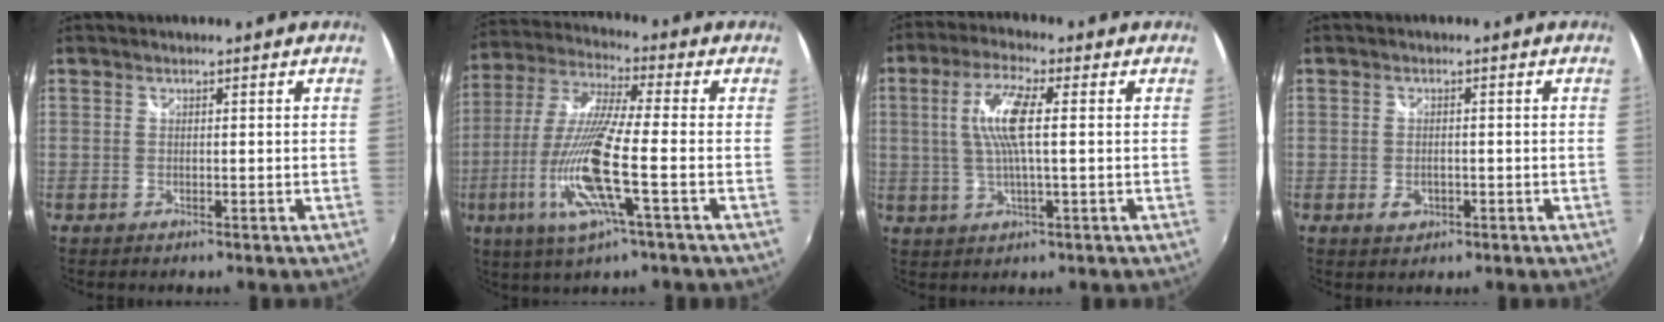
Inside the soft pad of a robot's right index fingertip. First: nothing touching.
{"total": 16.1, "force": [-5.2, 1.3, 15.1], "torque": [-0.305, -0.024, -0.101]}
{"total": 8.7, "force": [1.1, 1.4, 8.5], "torque": [-0.165, 0.004, 0.022]}
{"total": 2.6, "force": [-0.9, 1.9, 1.5], "torque": [-0.029, -0.003, -0.014]}